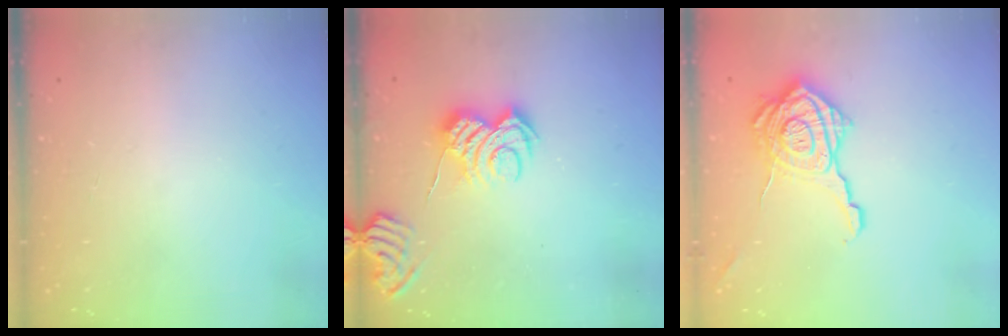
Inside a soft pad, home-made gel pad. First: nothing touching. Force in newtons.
{"total": 4.4, "press": 4.3, "slide": 0.6}
{"total": 18.0, "press": 17.9, "slide": 1.0}